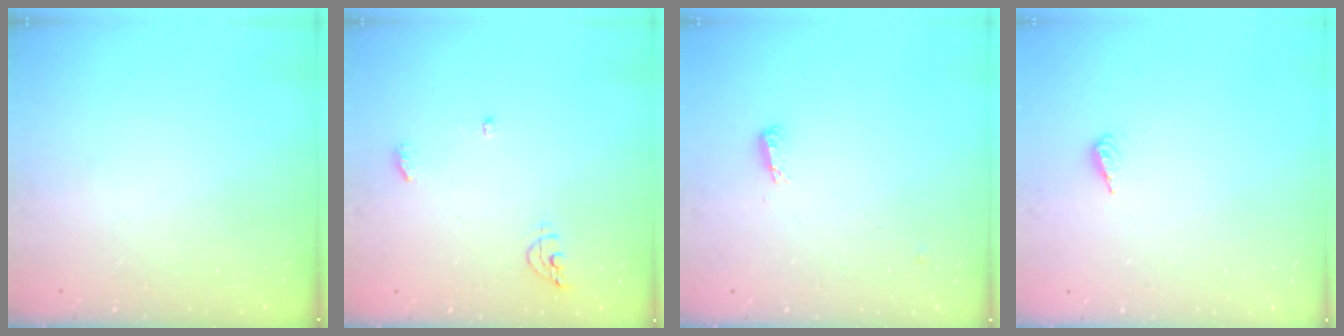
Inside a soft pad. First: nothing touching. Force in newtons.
{"total": 6.0, "press": 6.0, "slide": 0.4}
{"total": 6.1, "press": 5.8, "slide": 1.6}
{"total": 2.3, "press": 2.2, "slide": 0.8}